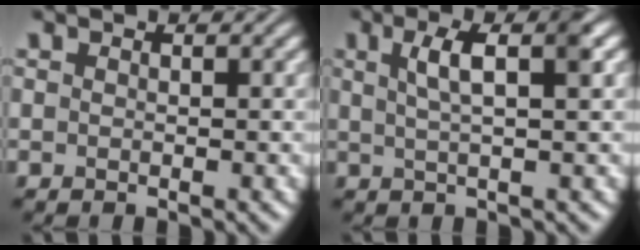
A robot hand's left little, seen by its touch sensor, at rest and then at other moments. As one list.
[{"total": 4.1, "force": [1.3, 1.0, 3.7], "torque": [-0.055, 0.010, 0.019]}]